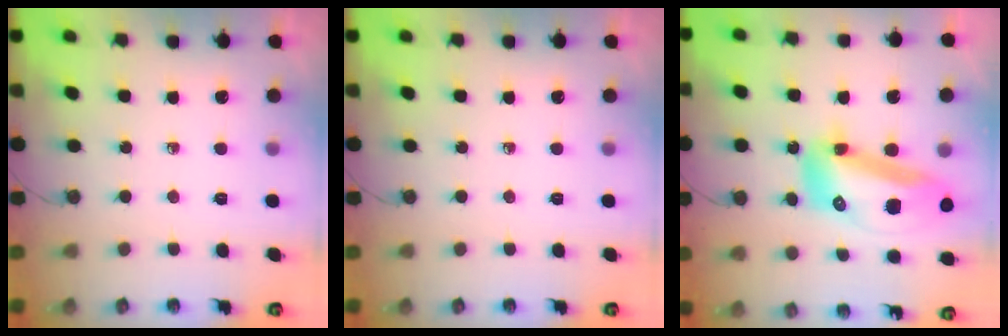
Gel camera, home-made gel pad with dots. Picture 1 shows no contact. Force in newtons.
{"total": 0.0}
{"total": 19.9, "press": 19.7, "slide": 2.5}